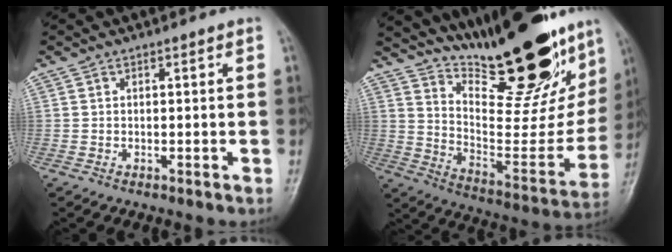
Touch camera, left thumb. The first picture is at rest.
{"total": 29.0, "force": [21.0, 8.7, 17.9], "torque": [-0.231, -0.119, 0.324]}